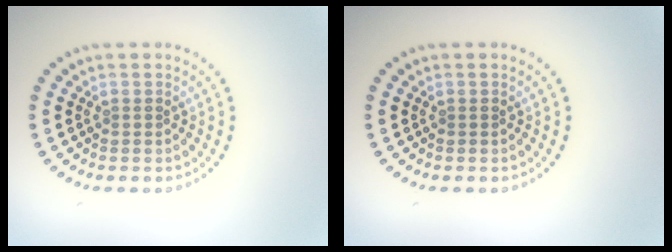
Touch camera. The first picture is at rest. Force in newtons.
{"total": 0.0}